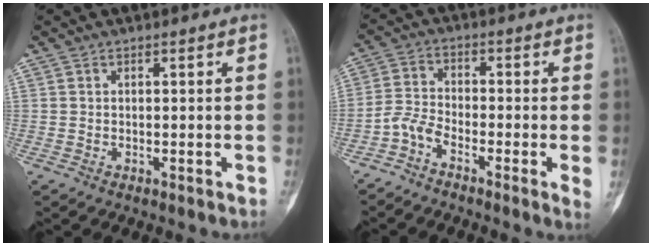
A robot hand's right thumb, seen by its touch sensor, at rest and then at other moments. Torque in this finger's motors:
{"motor_torque": [0.78, 0.57, 0.42, -0.38, 0.04]}